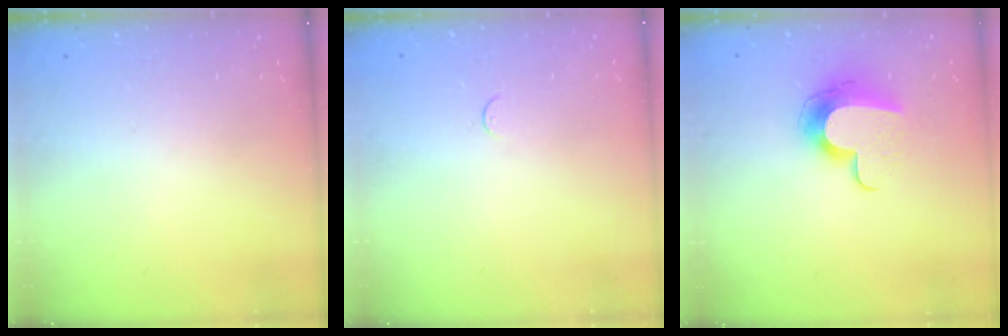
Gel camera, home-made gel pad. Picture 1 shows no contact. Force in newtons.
{"total": 2.7, "press": 2.7, "slide": 0.4}
{"total": 11.5, "press": 11.5, "slide": 0.7}